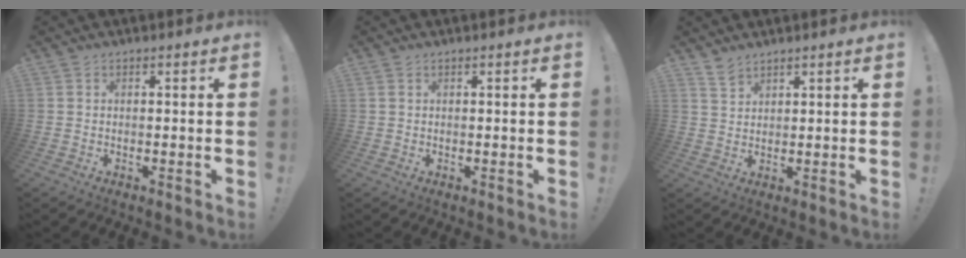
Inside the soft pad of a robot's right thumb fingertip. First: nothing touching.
{"total": 0.5, "force": [0.3, 0.2, 0.4], "torque": [-0.013, 0.003, 0.008]}
{"total": 3.4, "force": [3.0, 1.1, 1.1], "torque": [-0.007, -0.025, 0.056]}